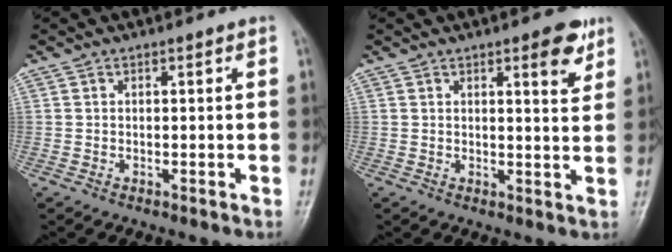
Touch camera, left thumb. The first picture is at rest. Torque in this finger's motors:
{"motor_torque": [2.80, 2.20, 0.39, -0.61, 0.04]}